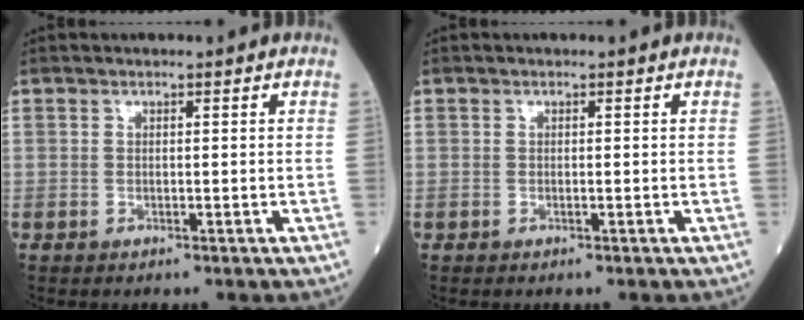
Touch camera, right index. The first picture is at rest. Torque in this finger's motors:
{"motor_torque": [0.05, -0.05, -0.05, 0.00]}